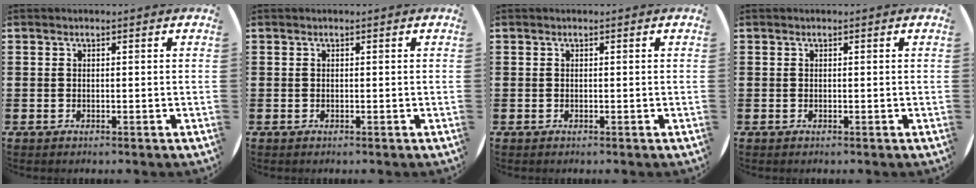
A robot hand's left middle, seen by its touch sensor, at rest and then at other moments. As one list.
[{"total": 0.0}, {"total": 0.0}, {"total": 0.0}]